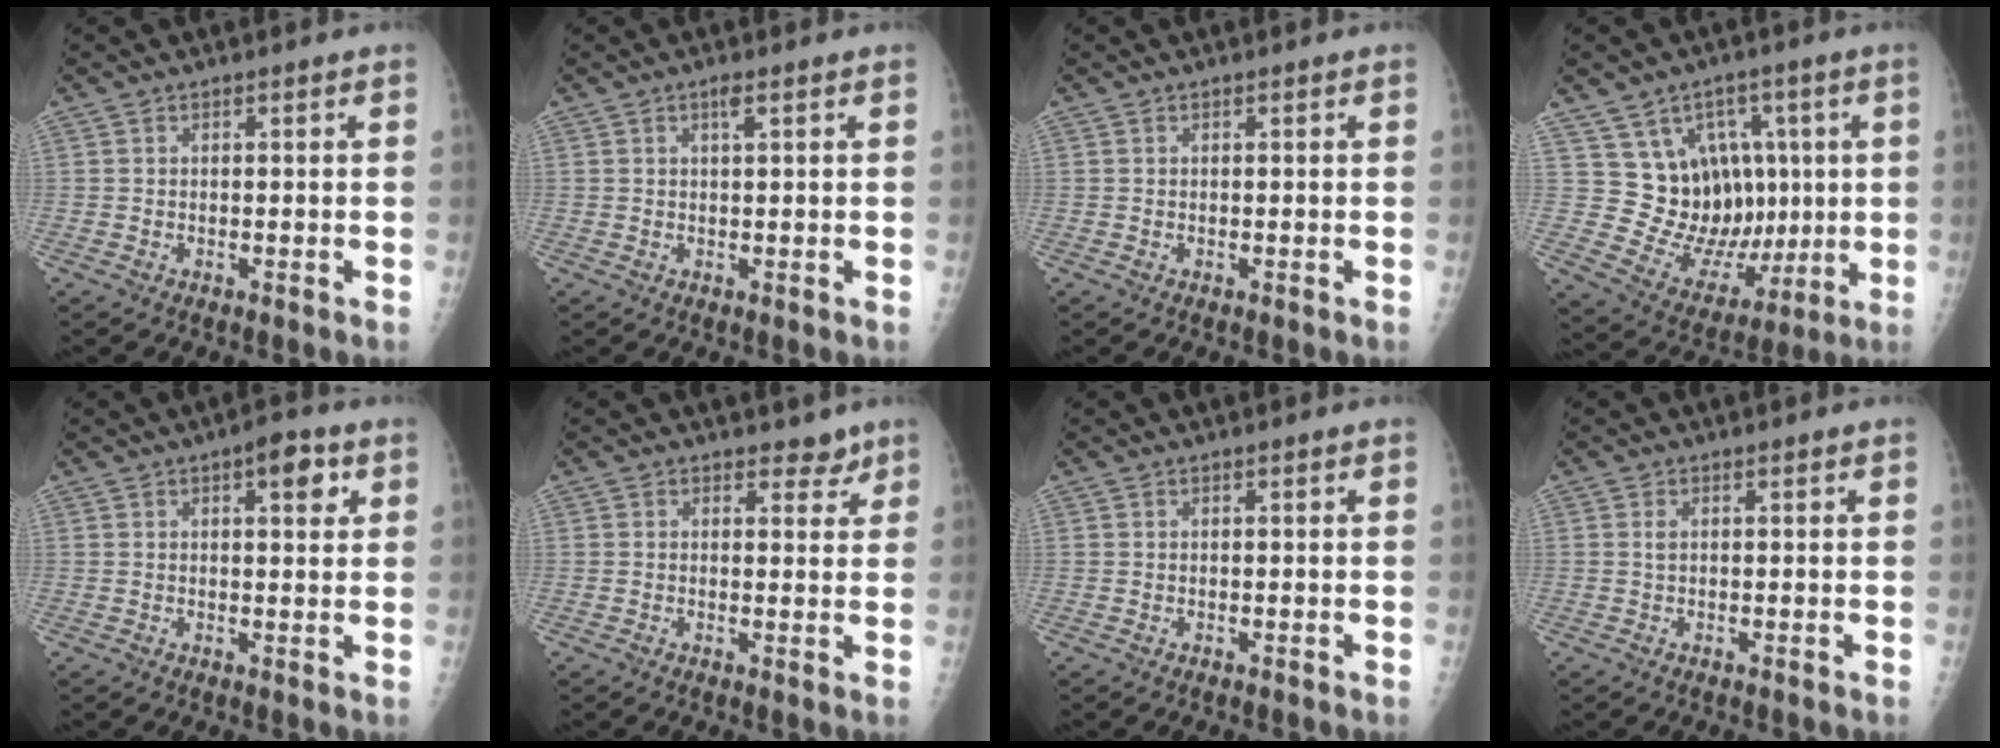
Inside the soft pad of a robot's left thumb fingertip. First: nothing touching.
{"total": 1.7, "force": [0.9, 0.3, 1.4], "torque": [-0.026, 0.000, 0.017]}
{"total": 0.0}
{"total": 16.3, "force": [3.1, 12.8, 9.6], "torque": [-0.084, -0.010, 0.081]}
{"total": 5.4, "force": [2.4, 2.2, 4.3], "torque": [-0.042, -0.005, 0.028]}
{"total": 2.8, "force": [2.2, 1.6, 0.8], "torque": [0.014, -0.012, 0.025]}
{"total": 0.0}
{"total": 0.8, "force": [0.2, 0.3, 0.7], "torque": [-0.015, -0.001, 0.004]}